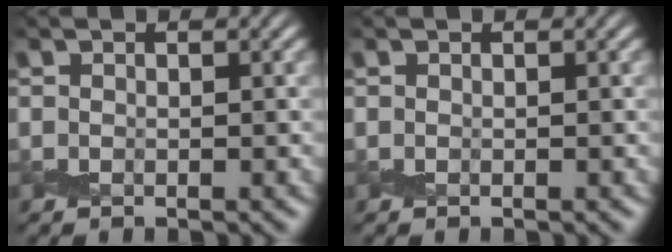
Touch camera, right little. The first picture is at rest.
{"total": 0.0}